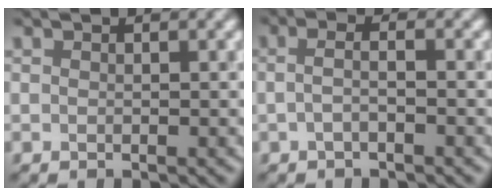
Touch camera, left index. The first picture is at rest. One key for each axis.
{"total": 1.4, "fx": -0.7, "fy": 0.4, "fz": 1.2, "tx": -0.023, "ty": -0.001, "tz": -0.013}